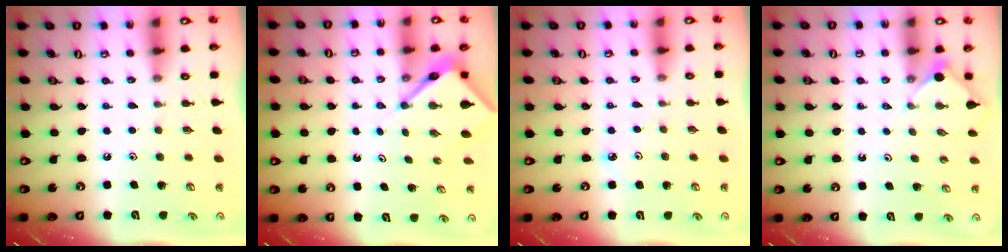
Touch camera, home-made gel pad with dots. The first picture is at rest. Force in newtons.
{"total": 5.9, "press": 5.9, "slide": 0.6}
{"total": 1.8, "press": 1.8, "slide": 0.2}
{"total": 2.3, "press": 2.2, "slide": 0.3}